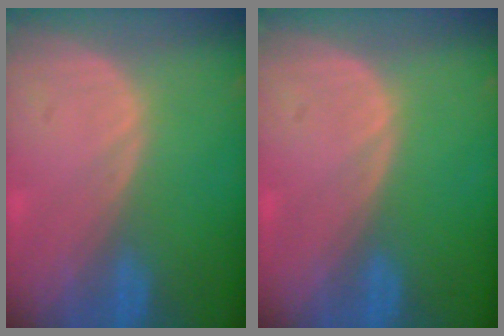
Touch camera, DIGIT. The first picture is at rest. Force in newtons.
{"total": 0.0}